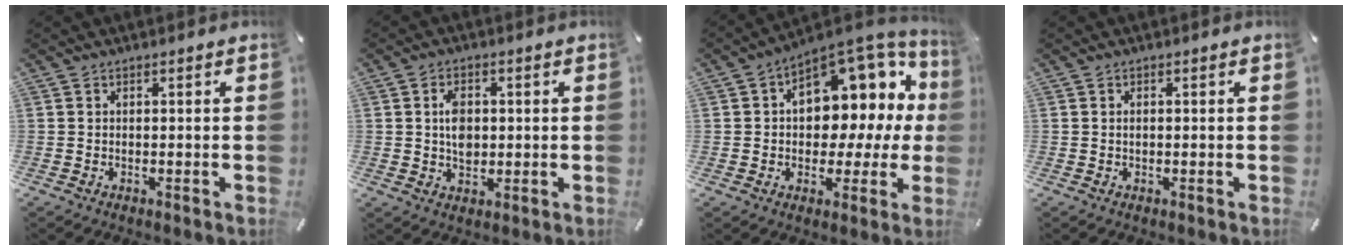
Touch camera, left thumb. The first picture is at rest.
{"total": 5.4, "force": [0.5, 3.9, 3.7], "torque": [-0.059, -0.002, 0.002]}
{"total": 11.9, "force": [4.7, 8.5, 6.8], "torque": [-0.072, -0.065, 0.083]}
{"total": 0.6, "force": [0.0, 0.3, 0.6], "torque": [-0.012, -0.001, 0.000]}